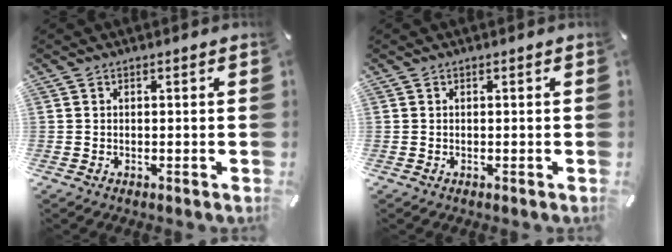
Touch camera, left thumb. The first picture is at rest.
{"total": 0.0}